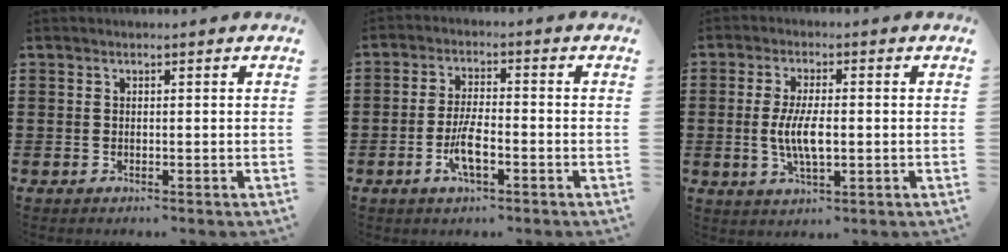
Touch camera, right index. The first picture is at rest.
{"total": 5.7, "force": [-2.2, 1.7, 5.0], "torque": [-0.110, -0.005, -0.046]}
{"total": 6.3, "force": [-0.5, 2.1, 5.9], "torque": [-0.126, -0.004, -0.016]}